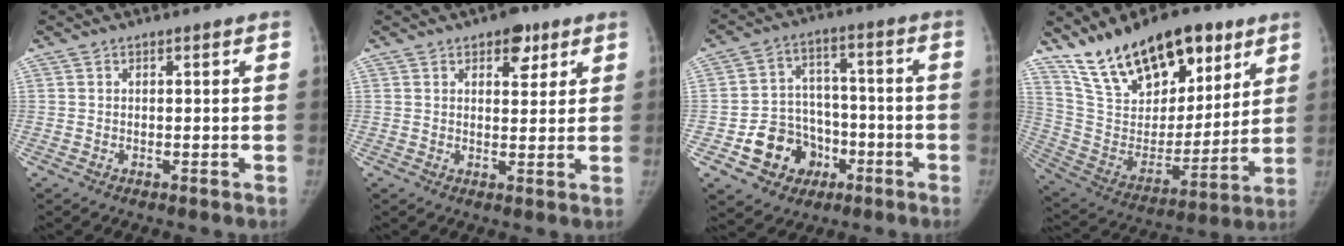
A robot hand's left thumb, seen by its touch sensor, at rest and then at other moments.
{"total": 5.4, "force": [3.1, 3.0, 3.3], "torque": [-0.016, -0.012, 0.038]}
{"total": 12.0, "force": [-4.8, 10.1, 4.3], "torque": [-0.028, 0.045, -0.068]}
{"total": 24.8, "force": [16.2, 11.9, 14.6], "torque": [-0.209, -0.056, 0.285]}